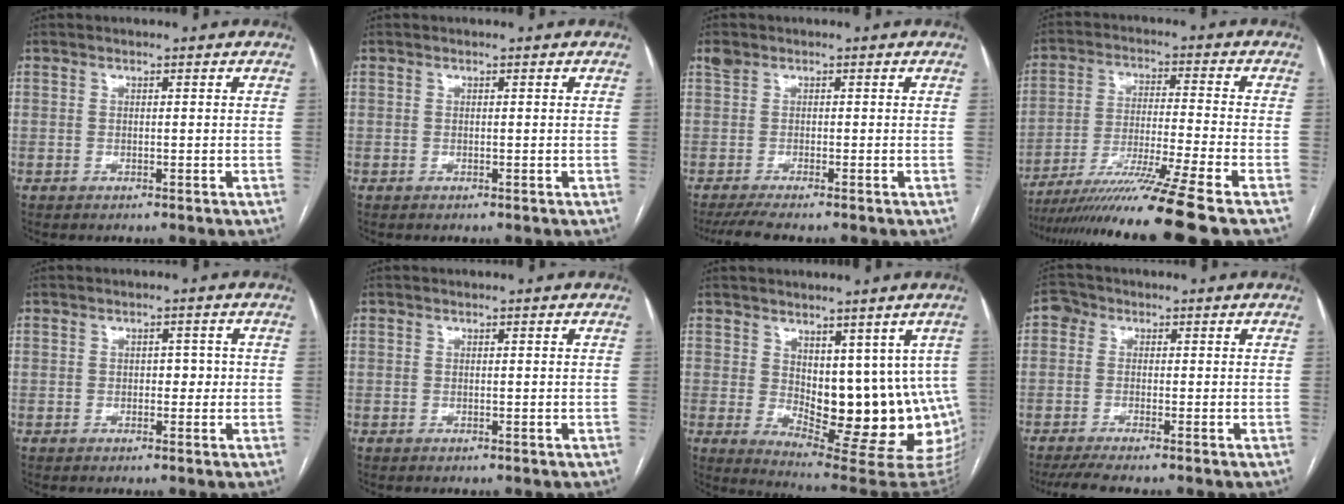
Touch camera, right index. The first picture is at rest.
{"total": 0.0}
{"total": 3.2, "force": [-1.7, 1.3, 2.4], "torque": [-0.068, 0.001, -0.033]}
{"total": 16.1, "force": [-12.8, -3.5, 9.1], "torque": [-0.159, -0.042, -0.217]}
{"total": 2.0, "force": [-0.1, 1.3, 1.5], "torque": [-0.014, 0.008, -0.003]}
{"total": 0.0}
{"total": 16.4, "force": [1.1, 7.8, 14.4], "torque": [-0.160, -0.018, 0.034]}
{"total": 4.5, "force": [-2.4, 2.3, 3.0], "torque": [-0.074, 0.001, -0.050]}